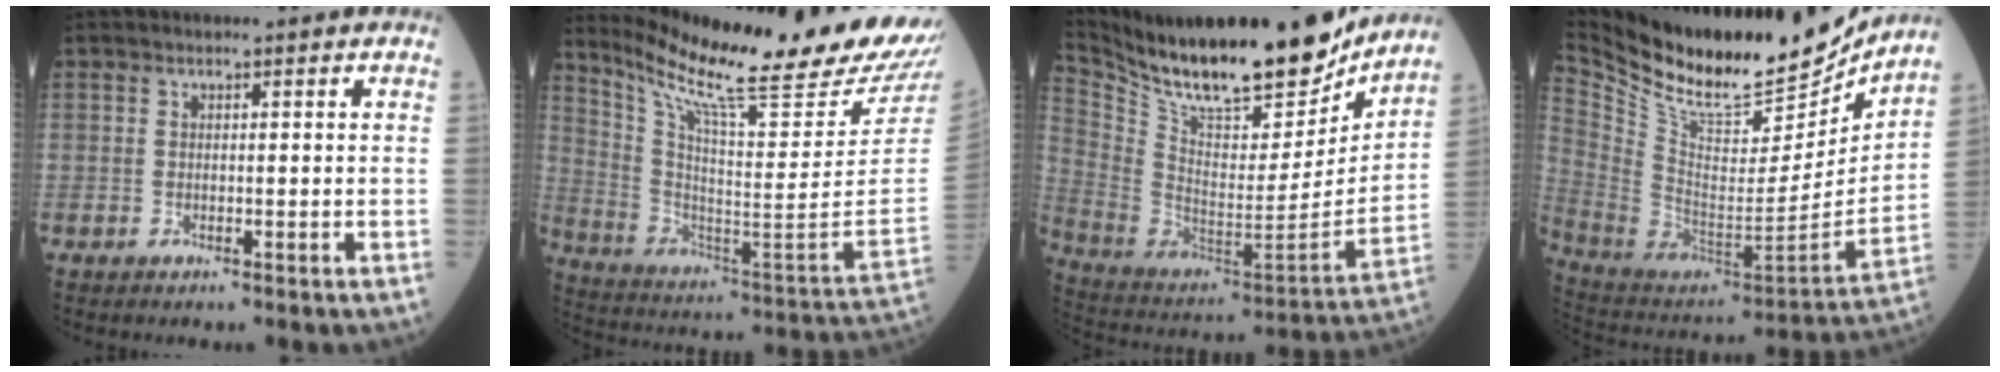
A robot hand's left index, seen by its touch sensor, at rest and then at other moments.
{"total": 26.9, "force": [23.6, -0.8, 12.7], "torque": [-0.228, -0.112, 0.347]}
{"total": 28.0, "force": [23.4, 6.3, 14.0], "torque": [-0.264, -0.025, 0.371]}
{"total": 24.6, "force": [21.9, 5.6, 9.8], "torque": [-0.193, -0.049, 0.357]}